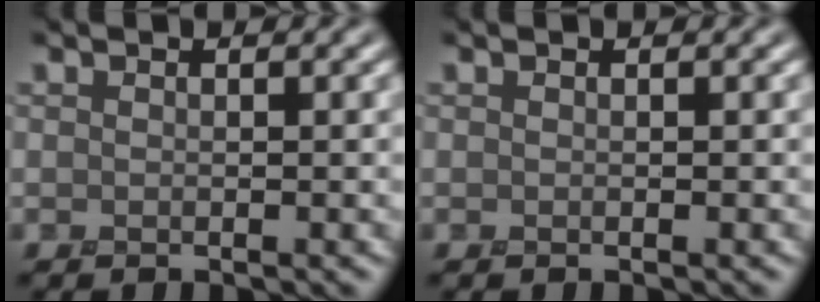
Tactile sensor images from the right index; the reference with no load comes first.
{"total": 0.0}